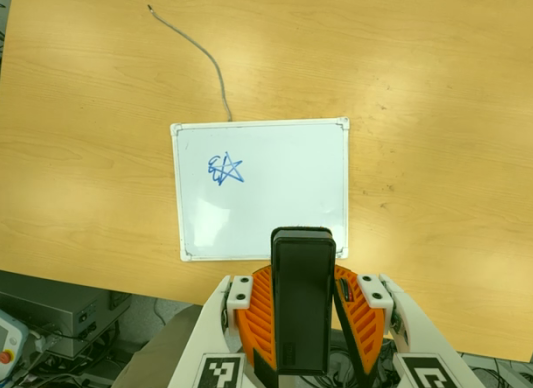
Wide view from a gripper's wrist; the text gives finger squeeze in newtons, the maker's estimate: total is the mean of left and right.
{"total": 6.0, "left": 4.3, "right": 7.7}